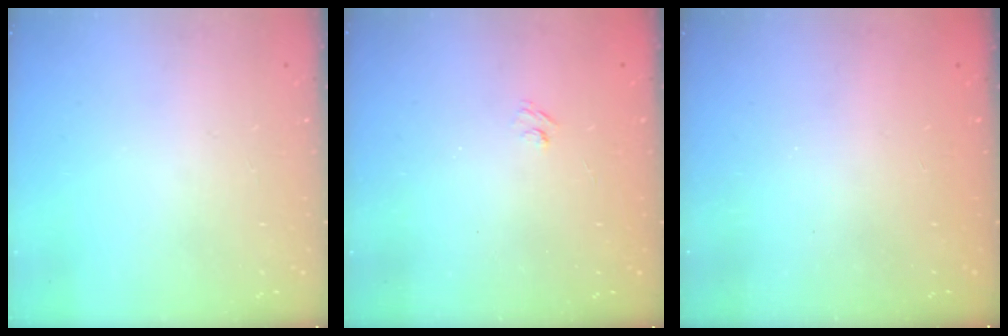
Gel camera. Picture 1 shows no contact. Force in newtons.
{"total": 2.2, "press": 2.0, "slide": 1.0}
{"total": 2.1, "press": 2.0, "slide": 0.7}